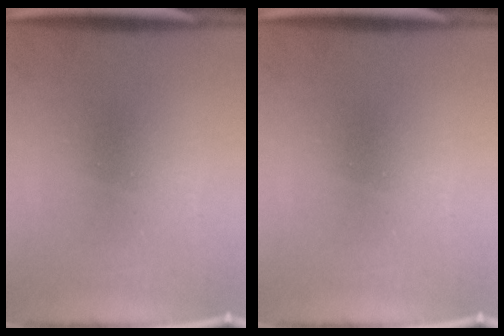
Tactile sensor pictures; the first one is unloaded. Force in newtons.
{"total": 0.0}